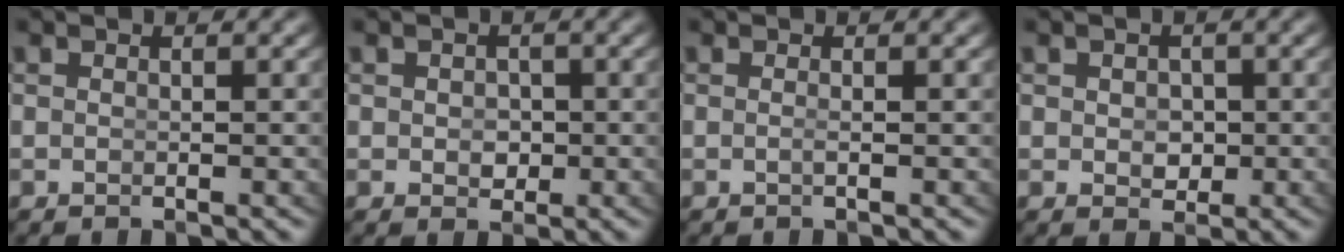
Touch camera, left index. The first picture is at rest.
{"total": 1.4, "force": [-0.1, 1.1, 0.8], "torque": [-0.012, -0.011, 0.005]}
{"total": 0.7, "force": [-0.3, -0.4, 0.4], "torque": [-0.010, -0.006, -0.003]}
{"total": 1.6, "force": [0.1, 1.3, 1.0], "torque": [-0.014, -0.013, 0.010]}